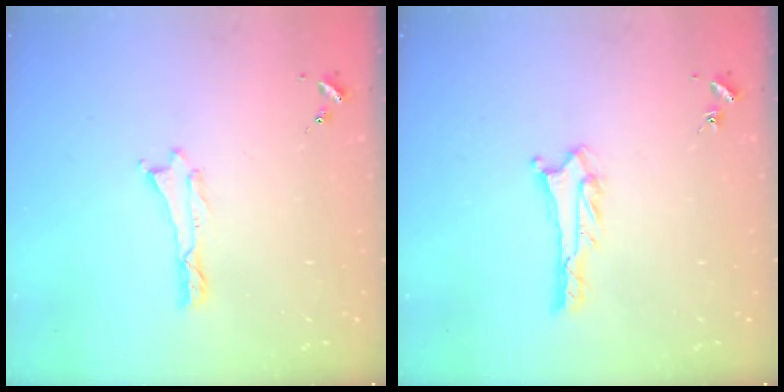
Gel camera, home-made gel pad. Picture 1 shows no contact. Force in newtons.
{"total": 2.7, "press": 2.7, "slide": 0.2}